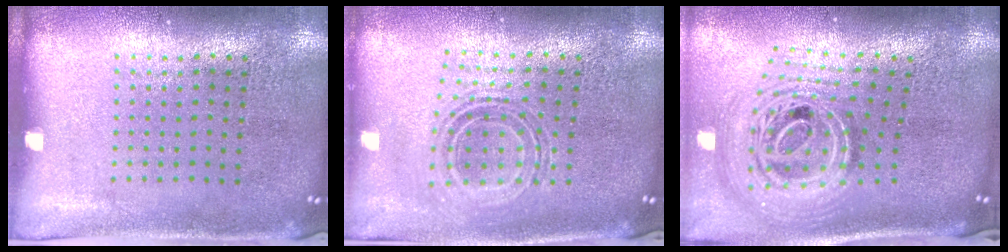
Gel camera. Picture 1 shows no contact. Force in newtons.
{"total": 0.7, "press": 0.7, "slide": 0.2}
{"total": 3.0, "press": 2.0, "slide": 2.3}